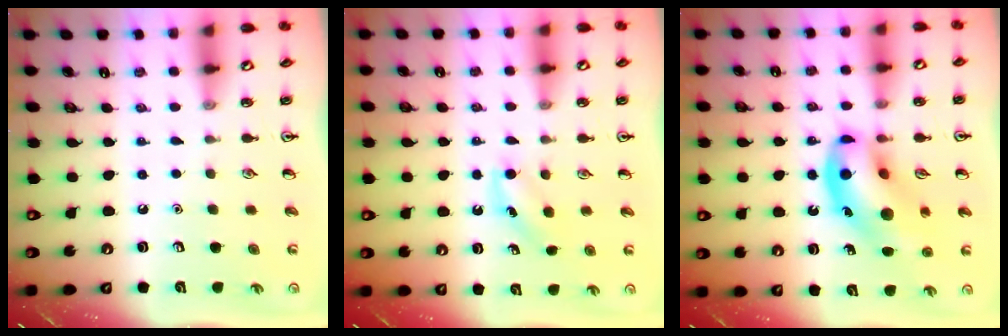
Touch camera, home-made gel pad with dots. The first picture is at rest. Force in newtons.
{"total": 4.7, "press": 4.5, "slide": 1.6}
{"total": 16.6, "press": 16.2, "slide": 3.8}